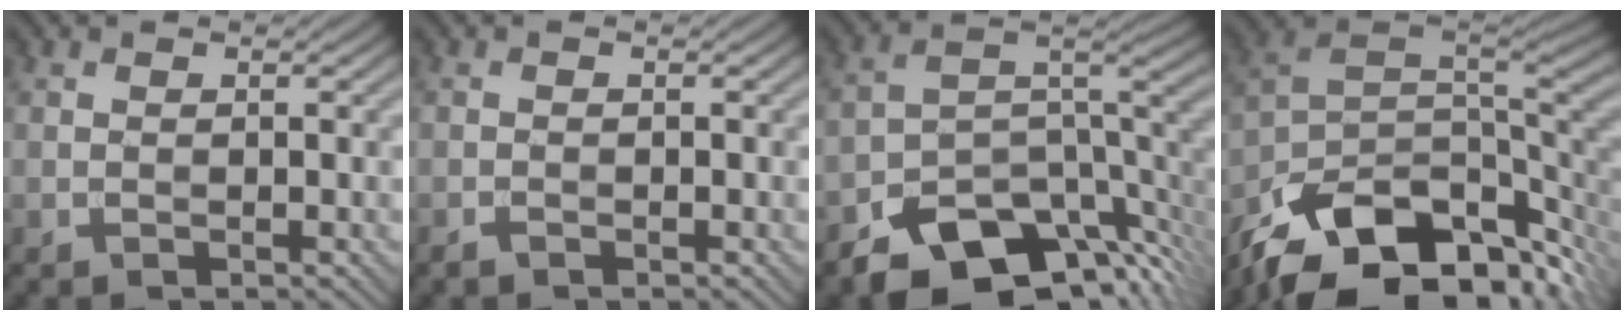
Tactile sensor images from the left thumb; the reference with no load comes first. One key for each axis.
{"total": 0.7, "fx": -0.6, "fy": 0.3, "fz": 0.3, "tx": -0.006, "ty": -0.002, "tz": -0.013}
{"total": 12.5, "fx": -8.5, "fy": 6.0, "fz": 6.9, "tx": -0.112, "ty": -0.016, "tz": -0.141}
{"total": 15.8, "fx": -9.0, "fy": 8.3, "fz": 10.0, "tx": -0.206, "ty": -0.032, "tz": -0.143}